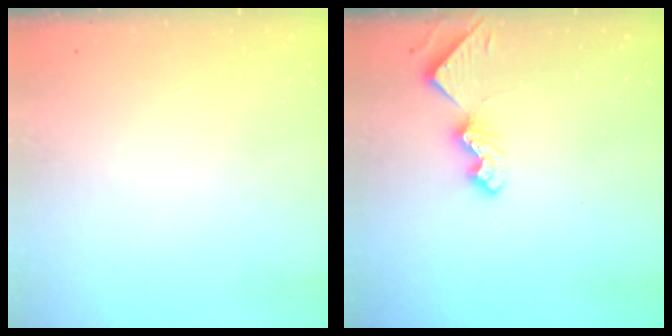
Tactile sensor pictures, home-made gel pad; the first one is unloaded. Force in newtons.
{"total": 8.5, "press": 8.4, "slide": 0.7}